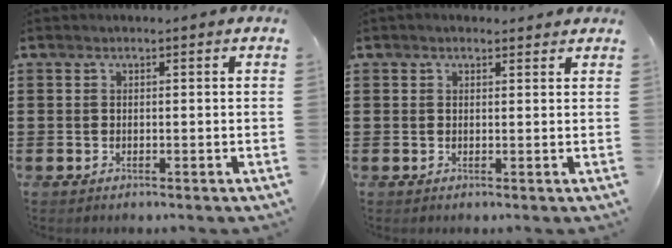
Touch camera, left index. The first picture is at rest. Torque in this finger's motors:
{"motor_torque": [0.55, -0.10, 0.03, 0.00]}